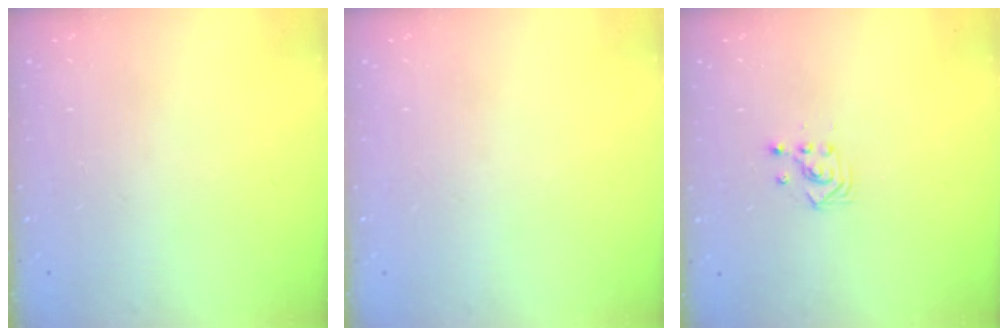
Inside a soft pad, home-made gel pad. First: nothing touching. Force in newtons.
{"total": 0.0}
{"total": 3.4, "press": 3.4, "slide": 0.2}